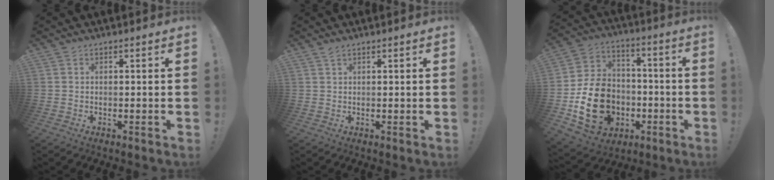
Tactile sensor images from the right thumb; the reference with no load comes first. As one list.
[{"total": 1.1, "force": [0.8, 0.4, 0.6], "torque": [-0.013, 0.002, 0.015]}, {"total": 19.4, "force": [-5.7, 15.1, 10.8], "torque": [-0.185, 0.038, -0.083]}]